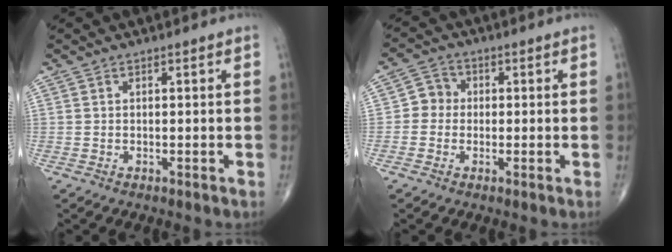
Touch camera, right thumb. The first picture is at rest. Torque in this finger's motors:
{"motor_torque": [-0.22, 0.15, 0.00, -0.05, 0.01]}